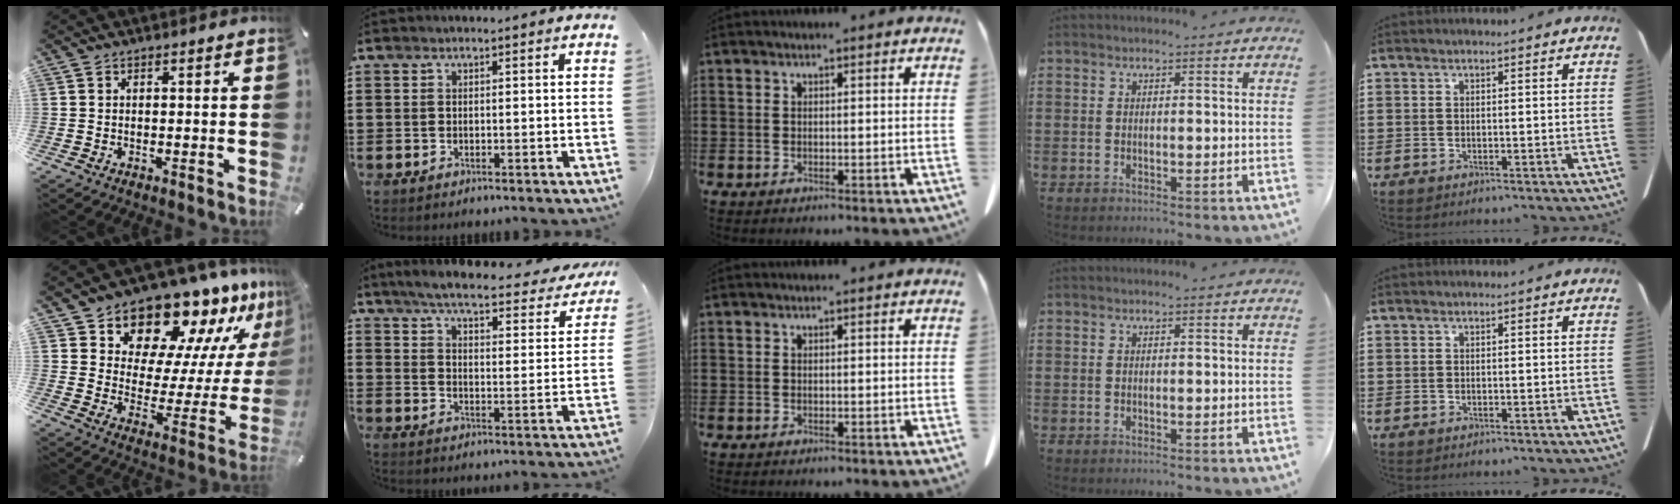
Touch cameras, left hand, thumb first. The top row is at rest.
{"thumb": {"total": 15.9, "force": [14.2, 6.4, 3.0], "torque": [-0.043, -0.145, 0.241]}, "index": {"total": 5.6, "force": [4.9, 0.3, 2.6], "torque": [-0.073, -0.031, 0.080]}}